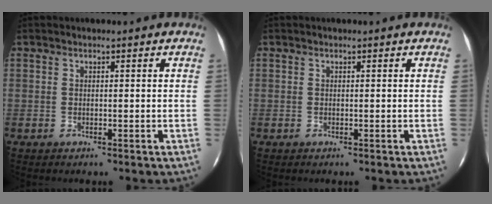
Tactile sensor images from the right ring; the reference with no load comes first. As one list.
[{"total": 0.0}]